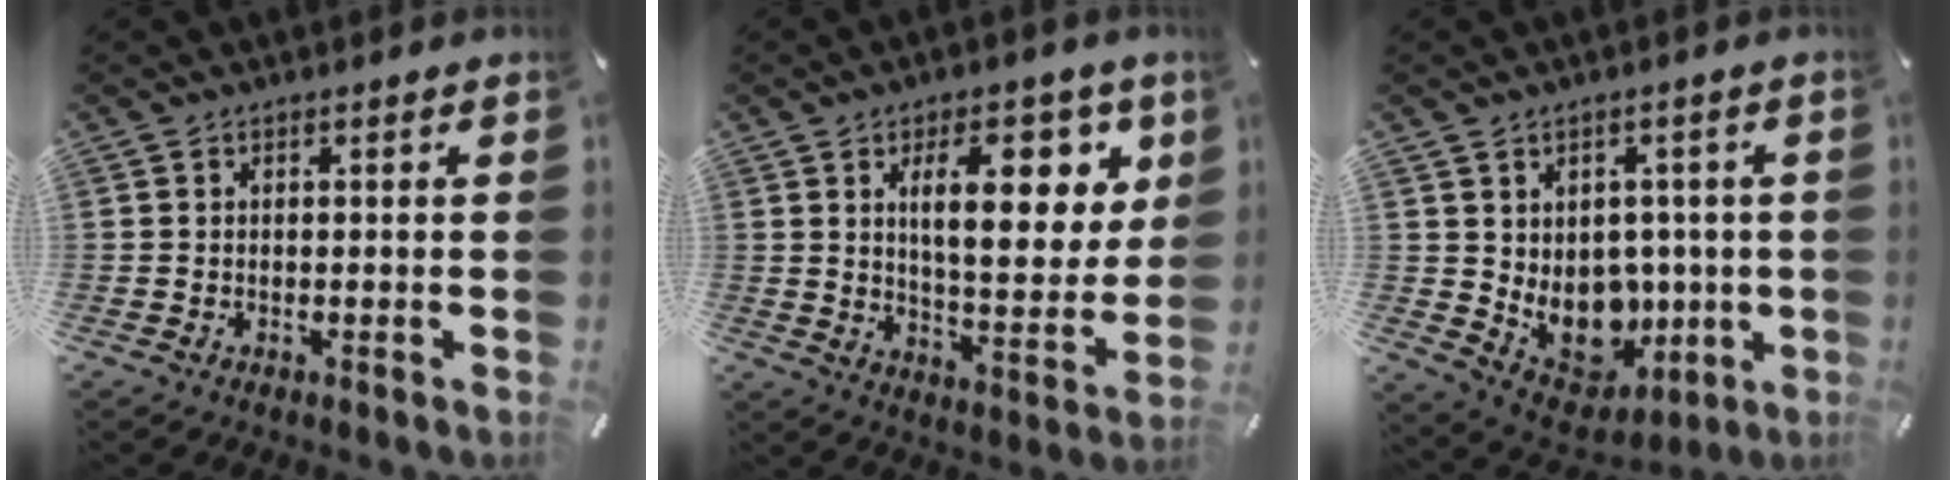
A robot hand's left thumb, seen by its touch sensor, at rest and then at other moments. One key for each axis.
{"total": 16.9, "fx": 6.9, "fy": 7.4, "fz": 13.5, "tx": -0.197, "ty": -0.012, "tz": 0.107}
{"total": 11.0, "fx": 0.1, "fy": 9.6, "fz": 5.2, "tx": -0.078, "ty": -0.032, "tz": 0.015}